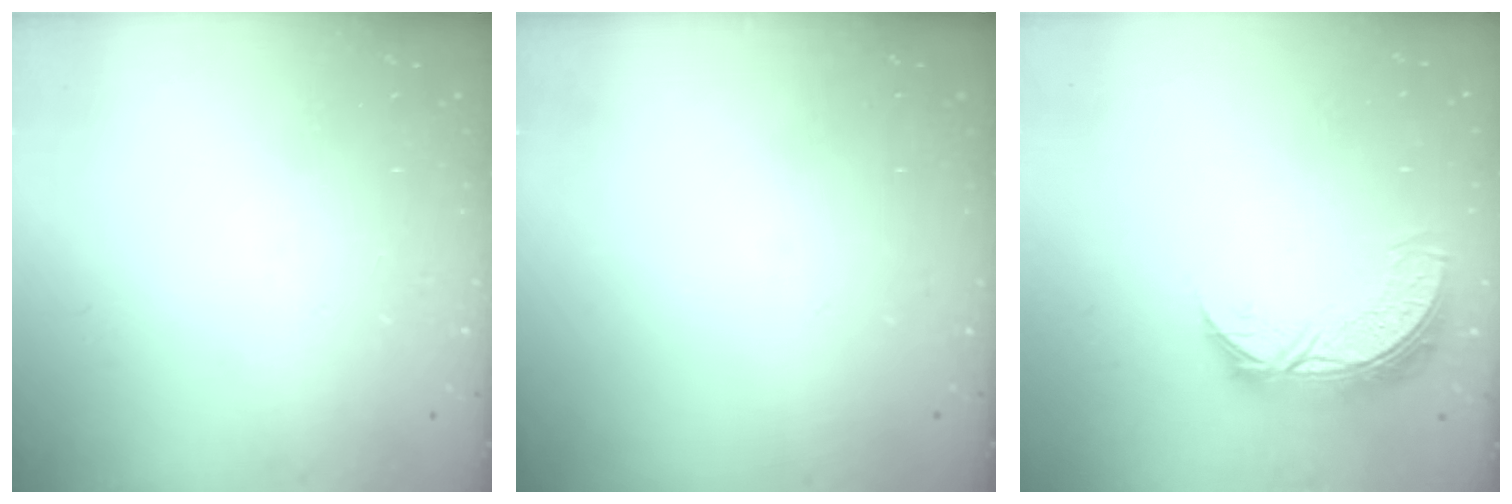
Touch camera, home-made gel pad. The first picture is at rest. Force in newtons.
{"total": 0.0}
{"total": 9.2, "press": 9.2, "slide": 0.6}